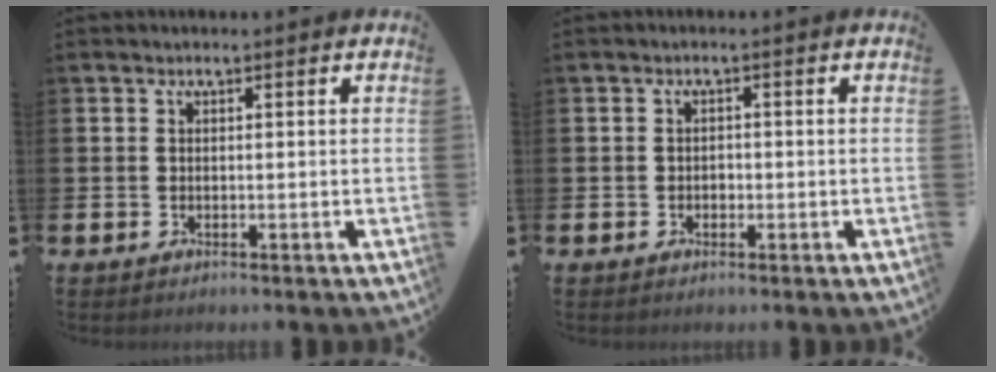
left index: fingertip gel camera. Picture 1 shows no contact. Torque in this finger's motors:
{"motor_torque": [-0.21, 0.05, -0.06, -0.01]}